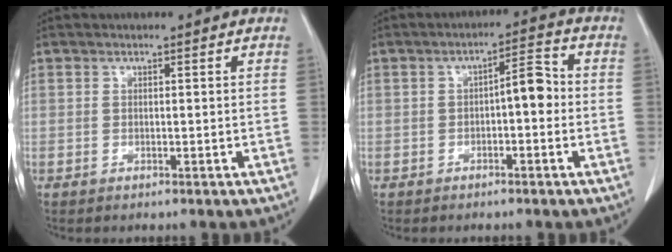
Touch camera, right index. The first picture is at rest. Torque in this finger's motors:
{"motor_torque": [0.51, 0.01, 0.10, 0.05]}